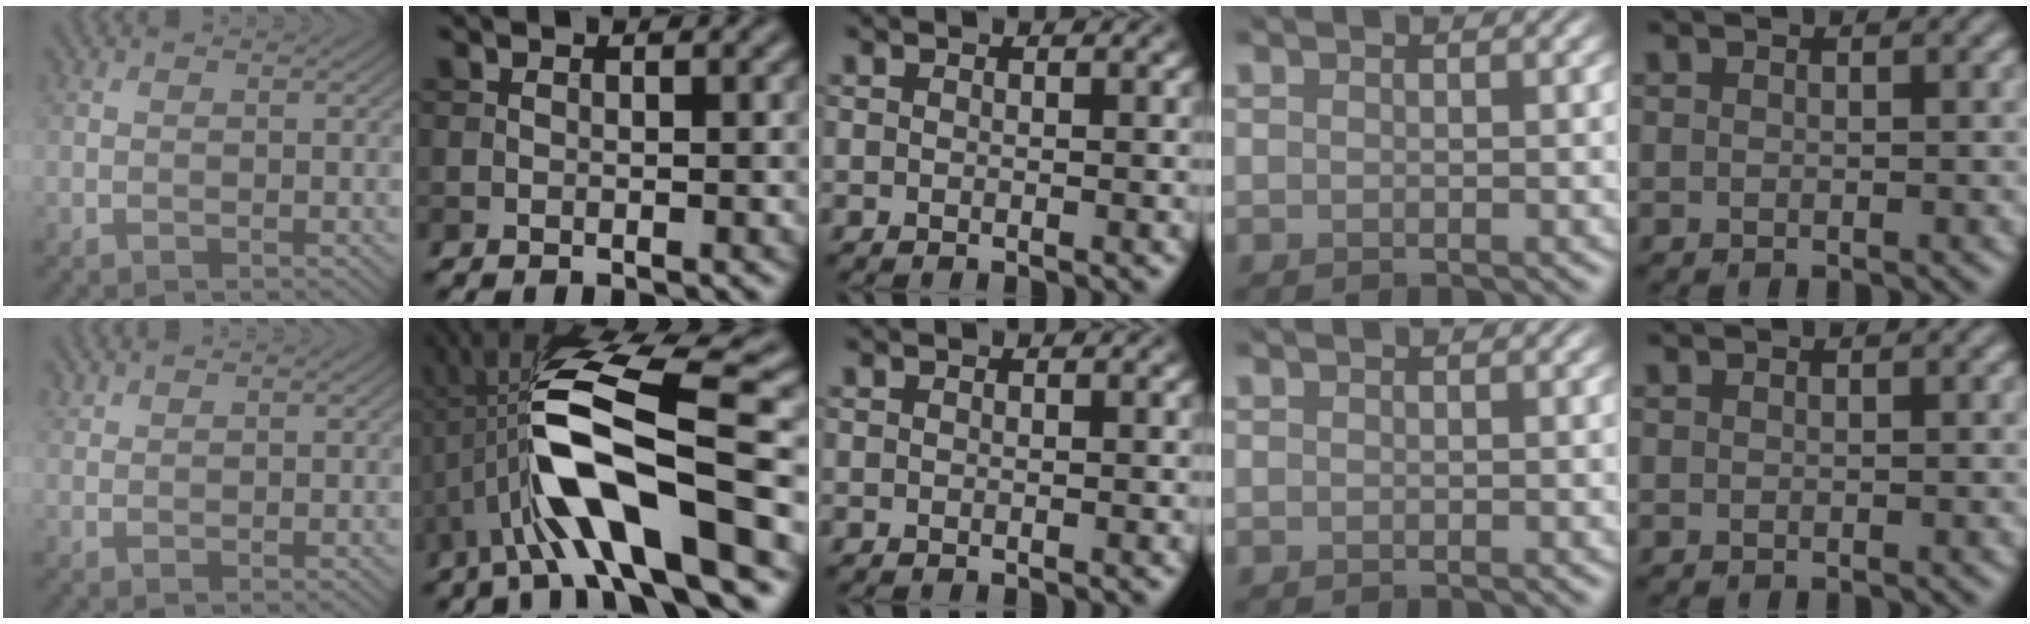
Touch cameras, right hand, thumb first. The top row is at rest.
{"thumb": {"total": 1.1, "force": [1.1, 0.2, 0.2], "torque": [-0.010, 0.003, 0.028]}, "index": {"total": 11.8, "force": [-2.5, 3.4, 11.1], "torque": [-0.210, 0.013, -0.055]}}